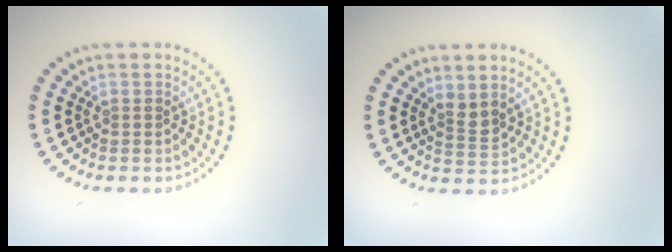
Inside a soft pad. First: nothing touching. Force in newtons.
{"total": 1.7, "press": 1.3, "slide": 1.1}